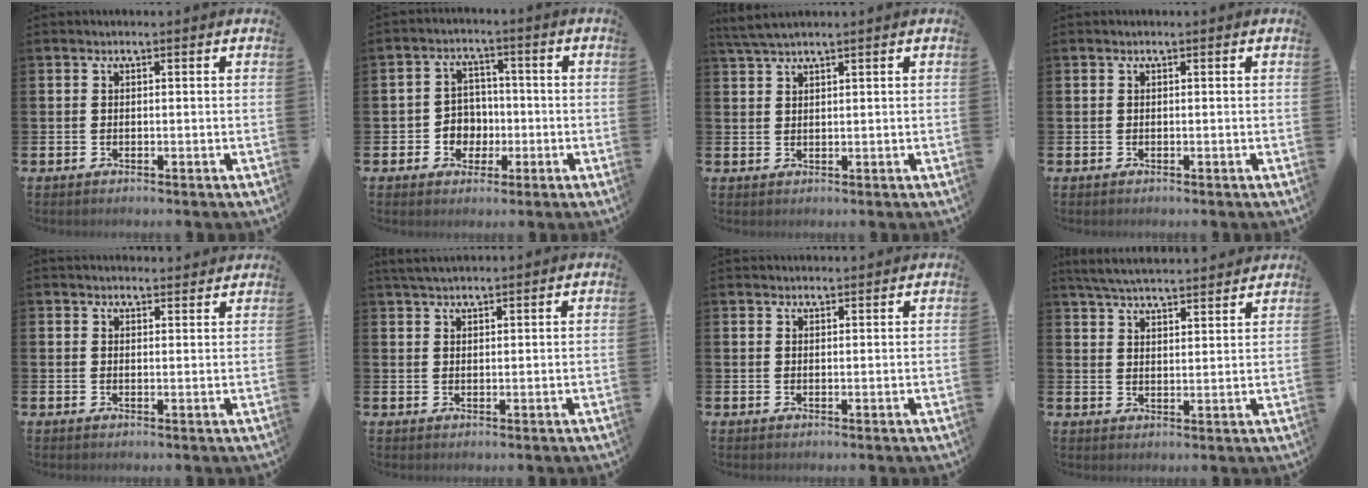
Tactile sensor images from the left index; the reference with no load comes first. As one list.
[{"total": 4.1, "force": [-0.6, 4.0, 0.9], "torque": [-0.026, 0.003, -0.018]}, {"total": 2.5, "force": [2.3, 0.1, 1.1], "torque": [-0.031, 0.000, 0.043]}, {"total": 0.0}, {"total": 2.3, "force": [2.3, 0.4, -0.1], "torque": [0.006, -0.013, 0.041]}, {"total": 2.9, "force": [2.7, 0.7, 0.9], "torque": [-0.022, -0.004, 0.050]}, {"total": 1.5, "force": [1.5, 0.2, 0.0], "torque": [0.009, -0.007, 0.025]}, {"total": 5.4, "force": [5.3, 0.2, 0.8], "torque": [-0.039, -0.029, 0.096]}]